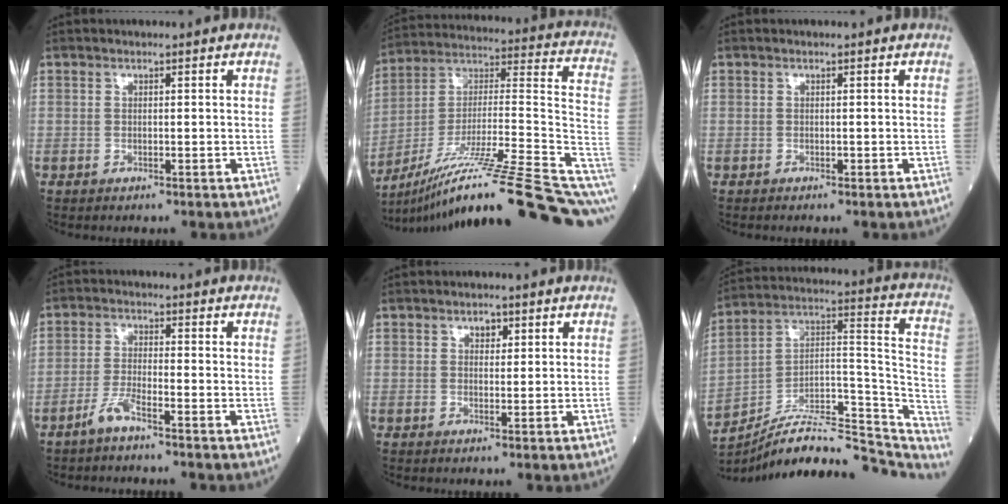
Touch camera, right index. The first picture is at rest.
{"total": 26.4, "force": [-15.5, 0.8, 21.3], "torque": [-0.263, 0.037, -0.261]}
{"total": 0.0}
{"total": 3.5, "force": [-2.6, 0.1, 2.4], "torque": [-0.056, -0.002, -0.052]}
{"total": 1.6, "force": [1.1, 0.9, 0.7], "torque": [-0.011, 0.002, 0.016]}
{"total": 25.0, "force": [-22.4, 5.2, 9.9], "torque": [-0.108, 0.046, -0.336]}